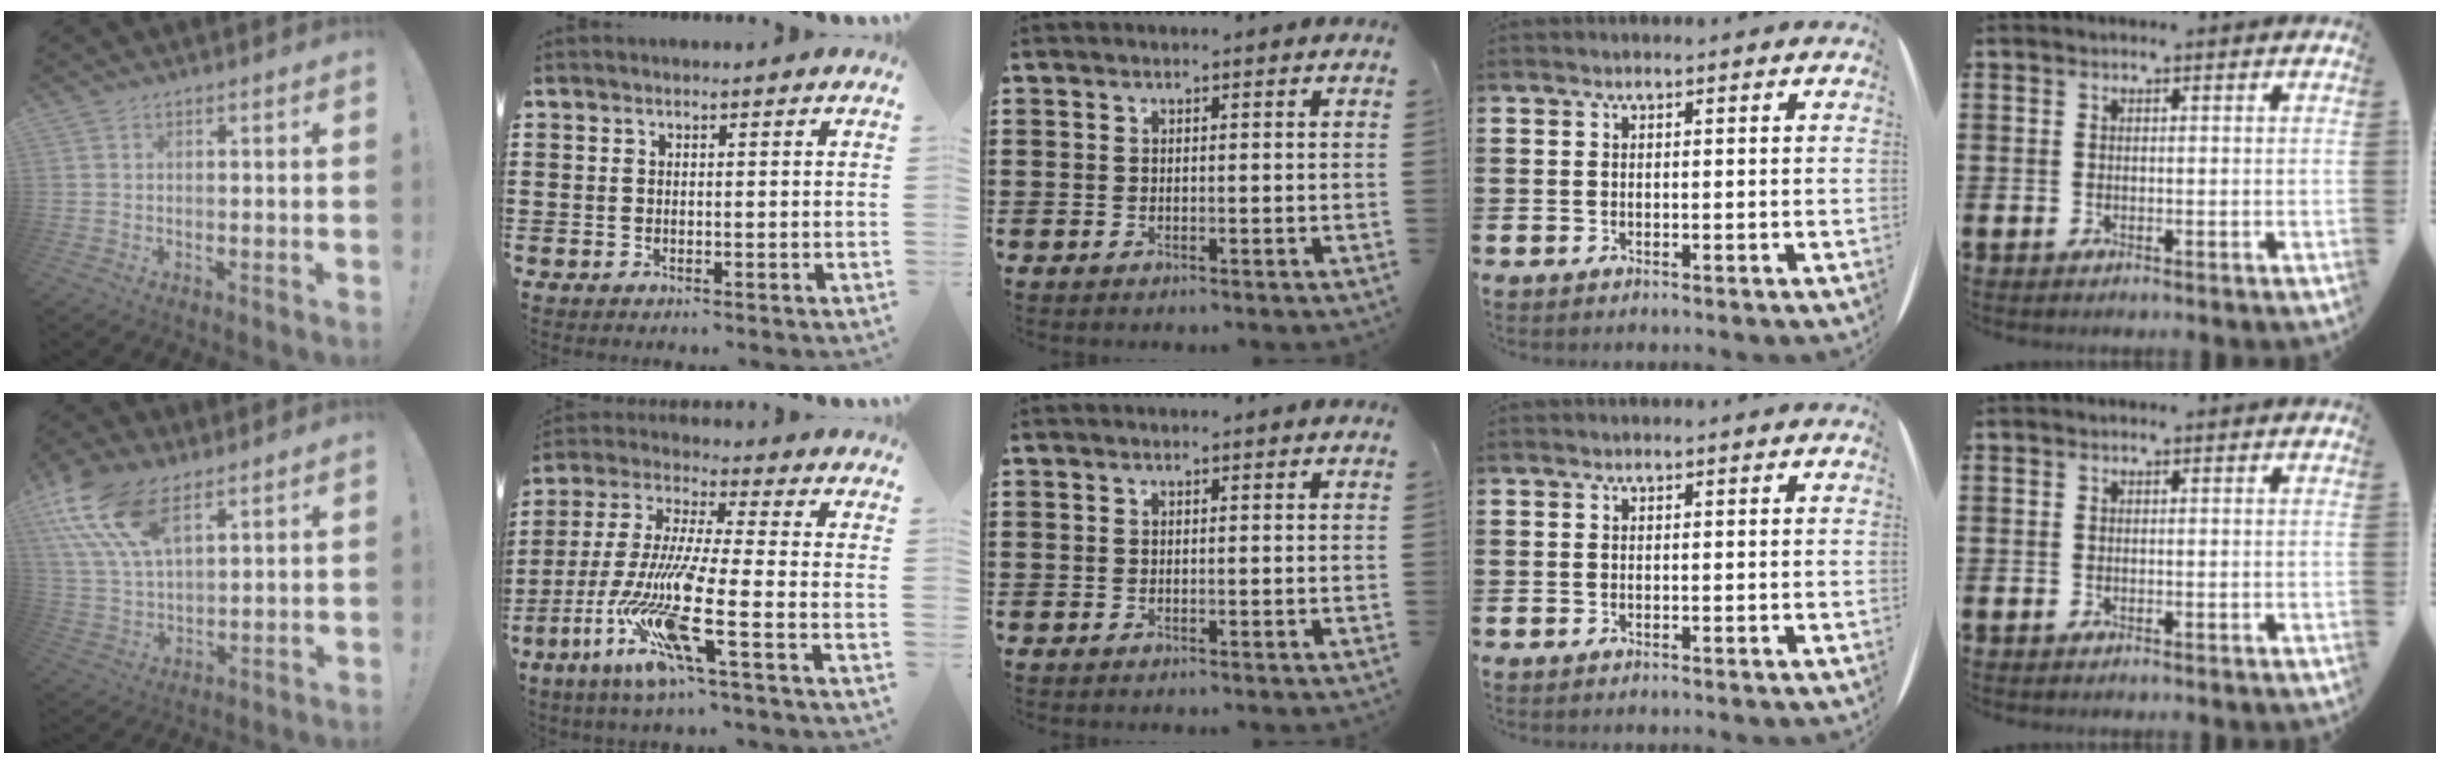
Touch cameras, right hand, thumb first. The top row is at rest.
{"thumb": {"total": 16.0, "force": [9.6, 7.9, 10.1], "torque": [-0.211, -0.038, 0.177]}, "index": {"total": 13.7, "force": [-6.8, 1.5, 11.8], "torque": [-0.272, -0.027, -0.138]}}